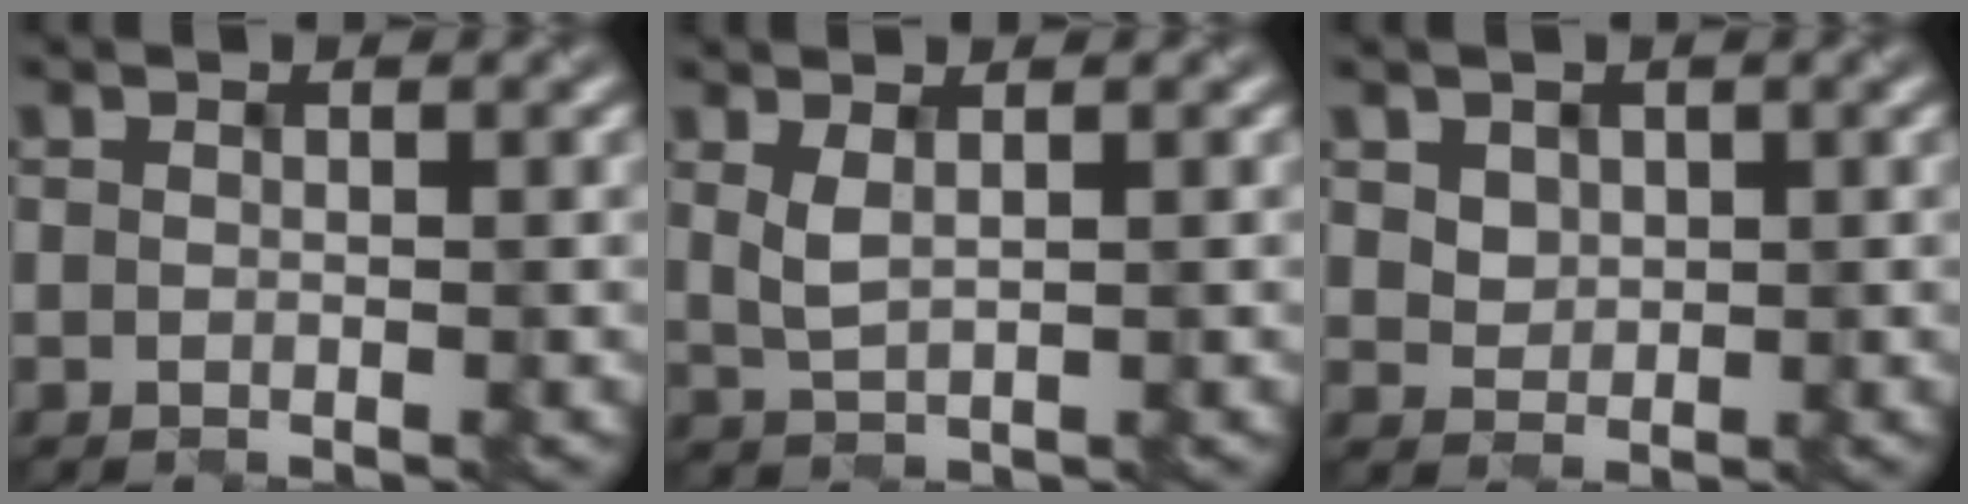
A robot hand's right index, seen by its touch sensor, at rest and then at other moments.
{"total": 1.6, "force": [0.6, 0.5, 1.4], "torque": [-0.035, -0.004, 0.015]}
{"total": 2.3, "force": [1.2, 1.8, 0.7], "torque": [-0.027, 0.006, 0.029]}